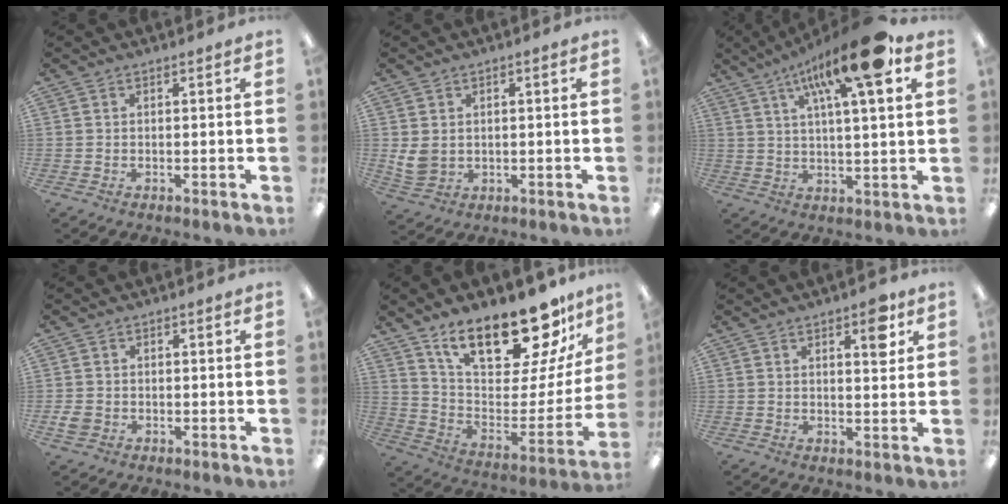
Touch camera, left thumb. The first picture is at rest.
{"total": 4.5, "force": [1.0, 3.6, 2.5], "torque": [-0.045, -0.002, 0.022]}
{"total": 19.0, "force": [10.3, 4.5, 15.3], "torque": [-0.240, -0.040, 0.155]}
{"total": 2.9, "force": [-0.8, 2.4, 1.4], "torque": [-0.029, 0.003, -0.016]}
{"total": 23.3, "force": [17.5, 7.8, 13.4], "torque": [-0.200, -0.127, 0.296]}
{"total": 6.0, "force": [3.2, 2.3, 4.5], "torque": [-0.049, -0.015, 0.046]}